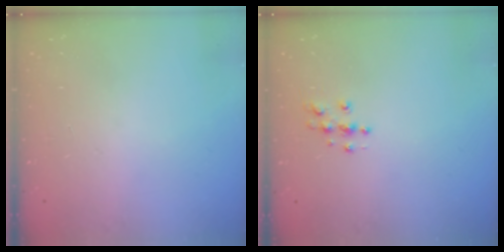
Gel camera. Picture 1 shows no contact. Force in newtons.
{"total": 5.1, "press": 5.1, "slide": 0.3}